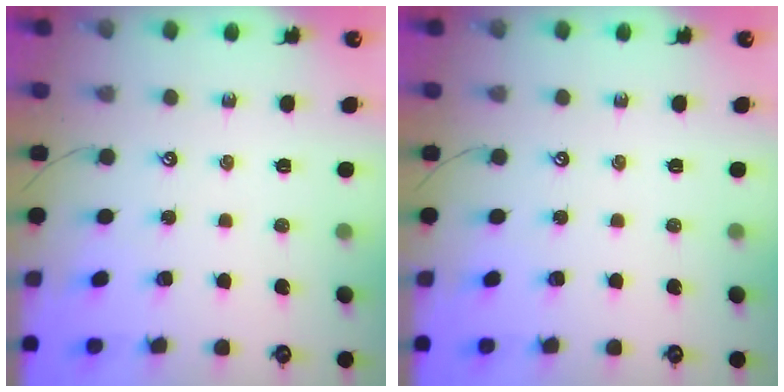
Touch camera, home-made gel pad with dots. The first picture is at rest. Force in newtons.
{"total": 0.0}